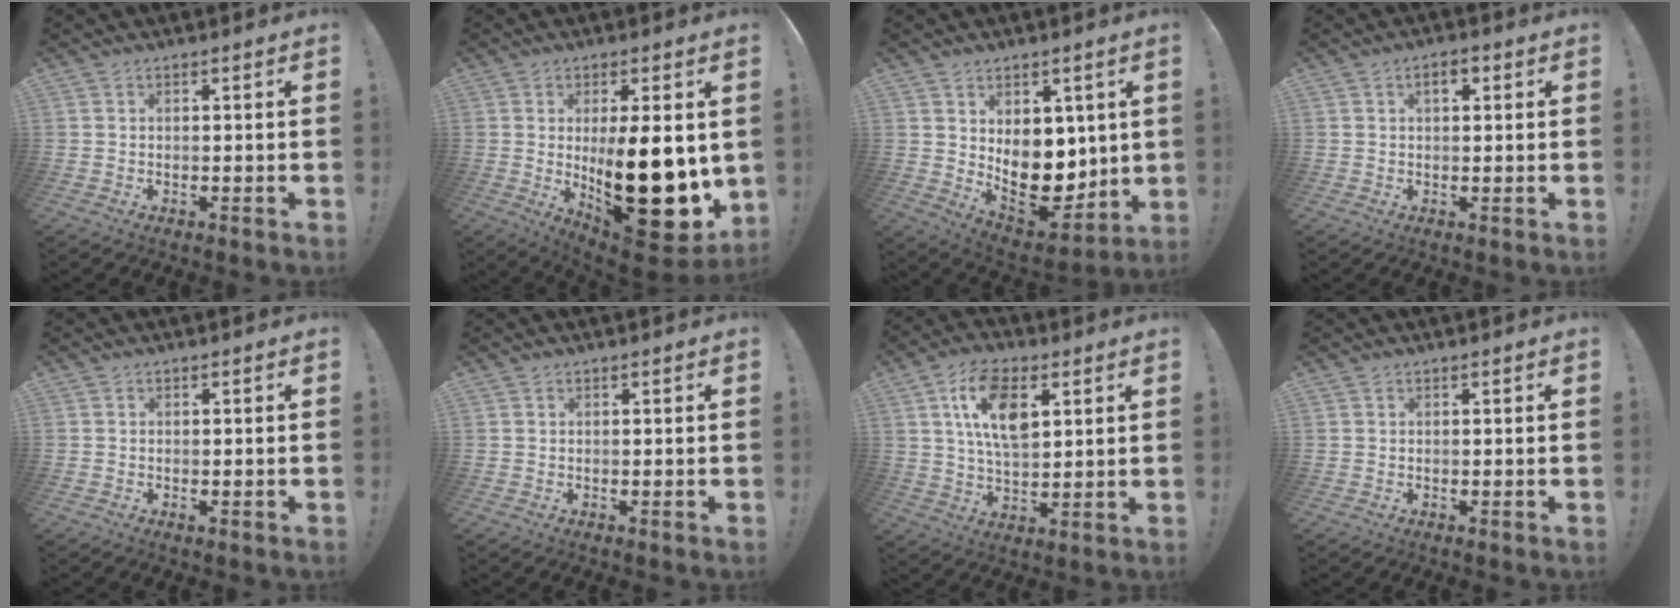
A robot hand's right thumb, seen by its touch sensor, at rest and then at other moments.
{"total": 24.0, "force": [-0.5, 8.5, 22.5], "torque": [-0.333, -0.035, 0.008]}
{"total": 14.6, "force": [1.9, 10.9, 9.5], "torque": [-0.128, -0.037, 0.054]}
{"total": 3.2, "force": [1.1, 1.5, 2.5], "torque": [-0.031, -0.001, 0.013]}
{"total": 0.8, "force": [-0.6, 0.4, 0.1], "torque": [0.001, 0.000, -0.010]}
{"total": 0.0}
{"total": 14.1, "force": [4.8, 7.6, 10.8], "torque": [-0.187, 0.007, 0.086]}
{"total": 0.0}